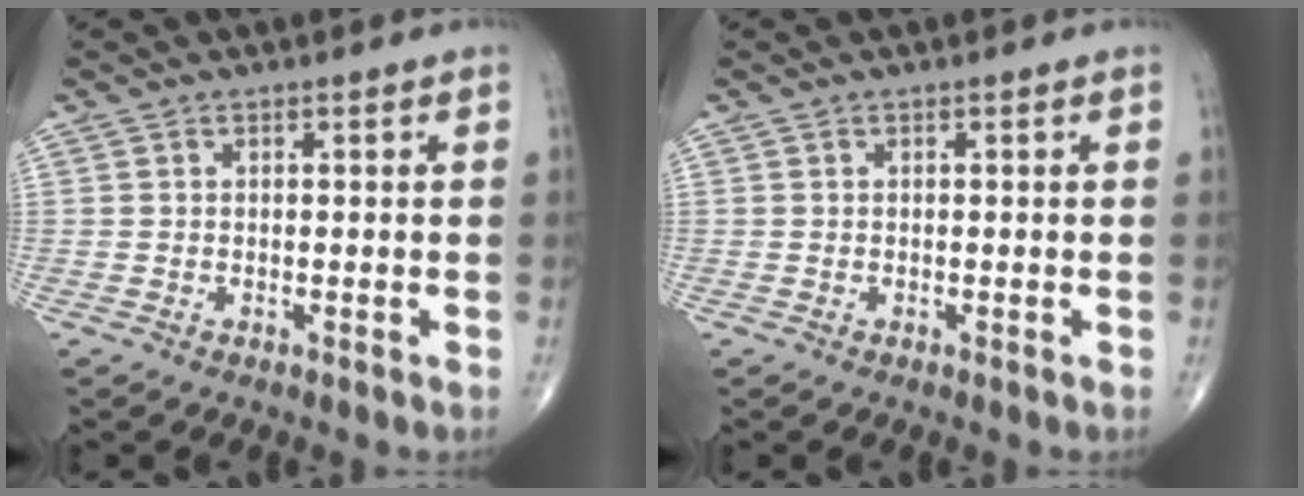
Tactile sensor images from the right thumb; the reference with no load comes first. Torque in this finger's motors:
{"motor_torque": [0.01, 0.00, -0.01, -0.01, 0.00]}